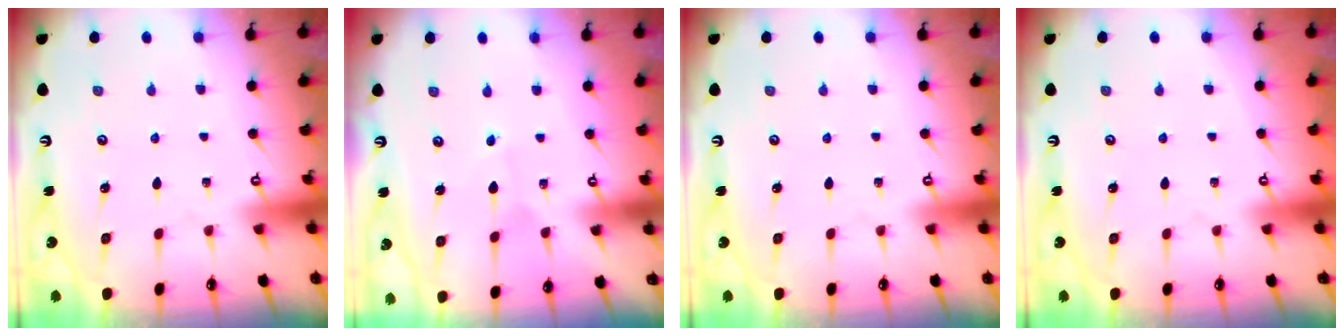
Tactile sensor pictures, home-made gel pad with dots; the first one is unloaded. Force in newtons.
{"total": 3.0, "press": 3.0, "slide": 0.2}
{"total": 0.0}
{"total": 0.8, "press": 0.7, "slide": 0.4}